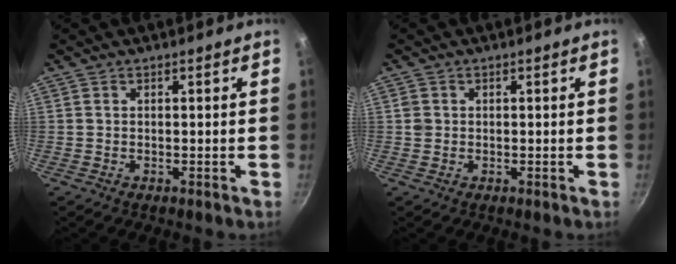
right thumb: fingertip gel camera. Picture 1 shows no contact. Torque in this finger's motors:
{"motor_torque": [0.55, 0.41, 0.71, 0.31, -0.07]}